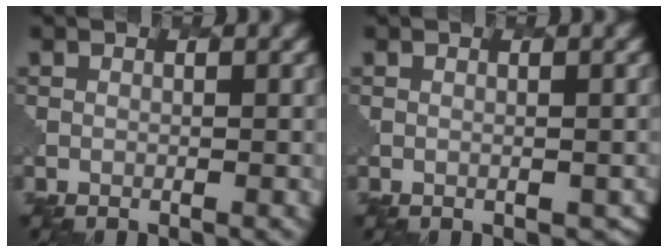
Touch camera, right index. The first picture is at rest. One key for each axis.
{"total": 1.6, "fx": -0.5, "fy": 1.0, "fz": 1.1, "tx": -0.008, "ty": -0.006, "tz": 0.003}